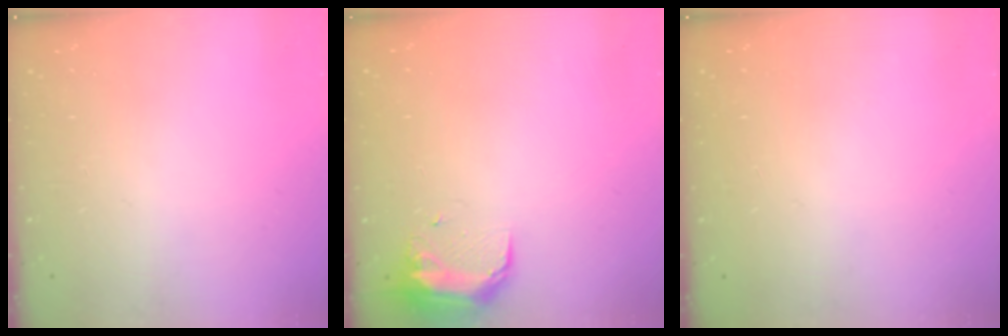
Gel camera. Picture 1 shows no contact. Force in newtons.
{"total": 8.9, "press": 8.8, "slide": 1.4}
{"total": 0.0}